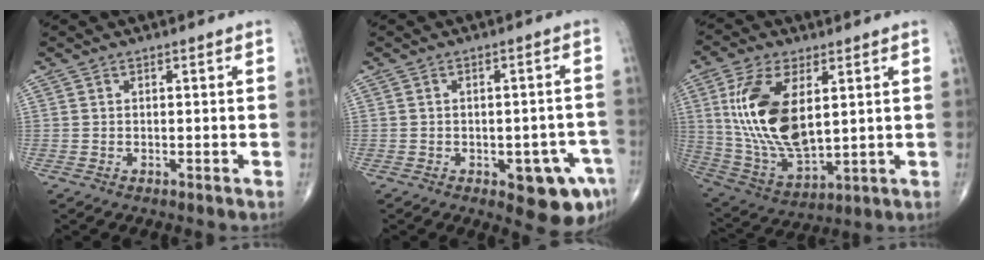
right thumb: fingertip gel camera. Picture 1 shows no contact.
{"total": 9.5, "force": [-4.3, 4.0, 7.5], "torque": [-0.061, 0.019, -0.046]}
{"total": 18.1, "force": [4.0, 9.0, 15.2], "torque": [-0.297, -0.020, 0.087]}